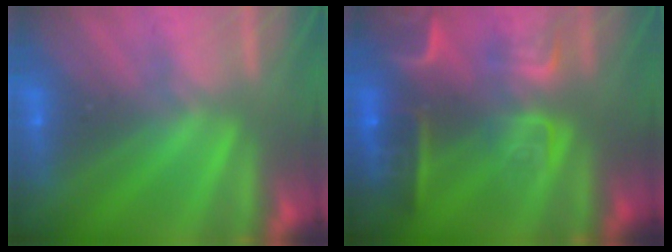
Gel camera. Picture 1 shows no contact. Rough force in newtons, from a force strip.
{"total": 8.9}